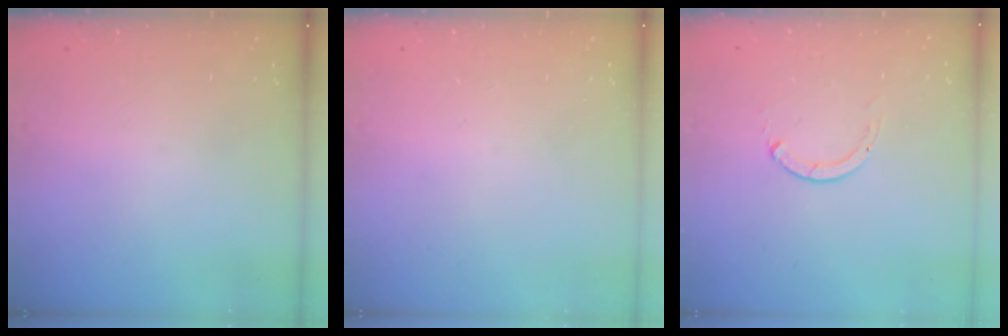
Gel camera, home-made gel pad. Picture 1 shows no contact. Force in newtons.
{"total": 0.0}
{"total": 0.0}